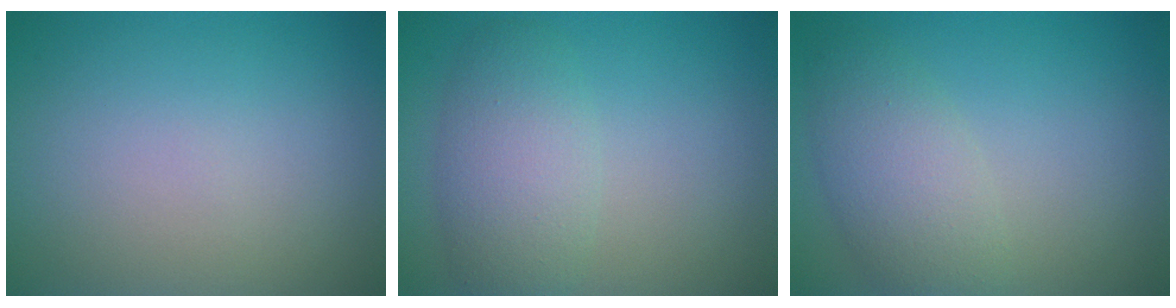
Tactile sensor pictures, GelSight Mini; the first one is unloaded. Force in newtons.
{"total": 4.2, "press": 4.1, "slide": 0.3}
{"total": 4.1, "press": 4.1, "slide": 0.1}